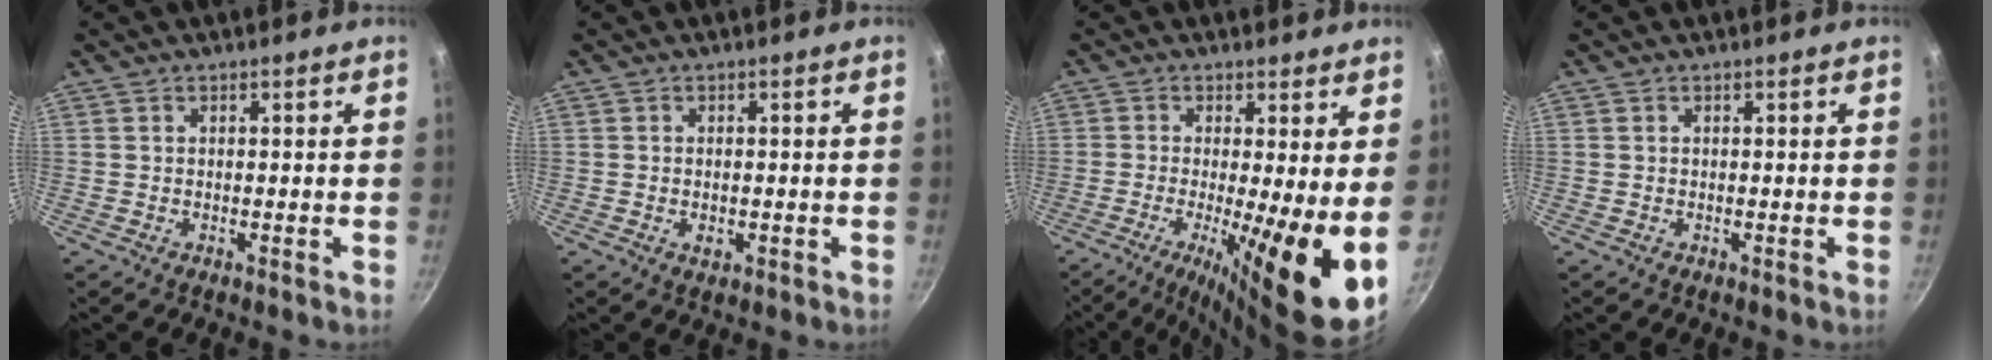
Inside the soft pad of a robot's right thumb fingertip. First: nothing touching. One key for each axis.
{"total": 2.0, "fx": -0.5, "fy": 1.3, "fz": 1.4, "tx": -0.022, "ty": -0.001, "tz": -0.007}
{"total": 14.0, "fx": -1.7, "fy": 2.6, "fz": 13.7, "tx": -0.206, "ty": -0.022, "tz": -0.027}
{"total": 0.0}